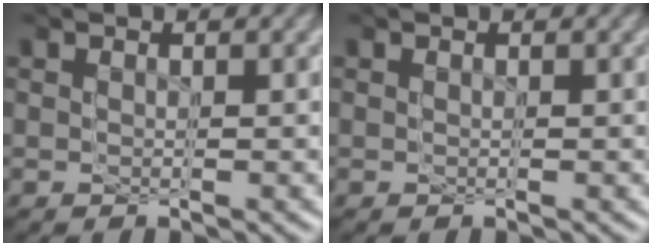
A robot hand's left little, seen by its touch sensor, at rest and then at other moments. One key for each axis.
{"total": 0.0}